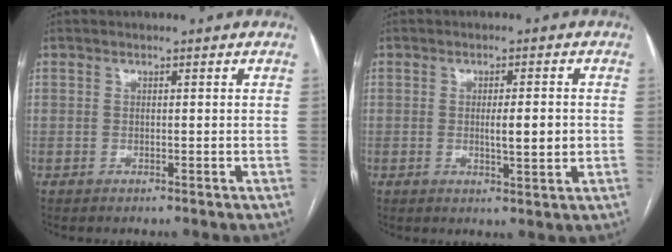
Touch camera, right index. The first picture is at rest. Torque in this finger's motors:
{"motor_torque": [0.97, 0.00, 0.41, 0.07]}